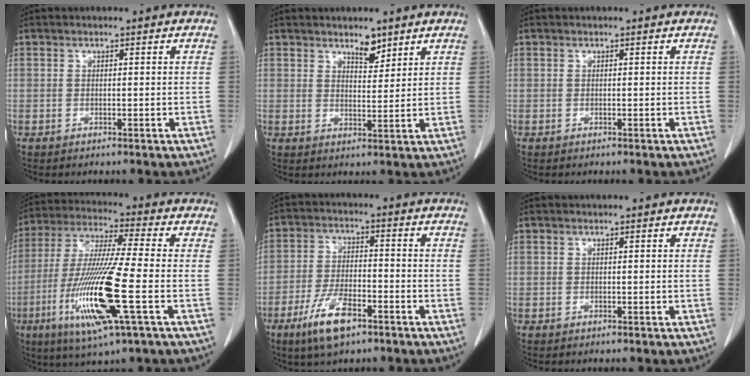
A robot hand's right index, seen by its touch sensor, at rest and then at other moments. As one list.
[{"total": 3.2, "force": [2.6, 1.3, 1.5], "torque": [-0.023, -0.007, 0.044]}, {"total": 0.0}, {"total": 16.8, "force": [-5.0, 0.3, 16.0], "torque": [-0.332, -0.023, -0.095]}, {"total": 8.9, "force": [-5.3, 3.0, 6.5], "torque": [-0.132, -0.007, -0.096]}, {"total": 0.0}]